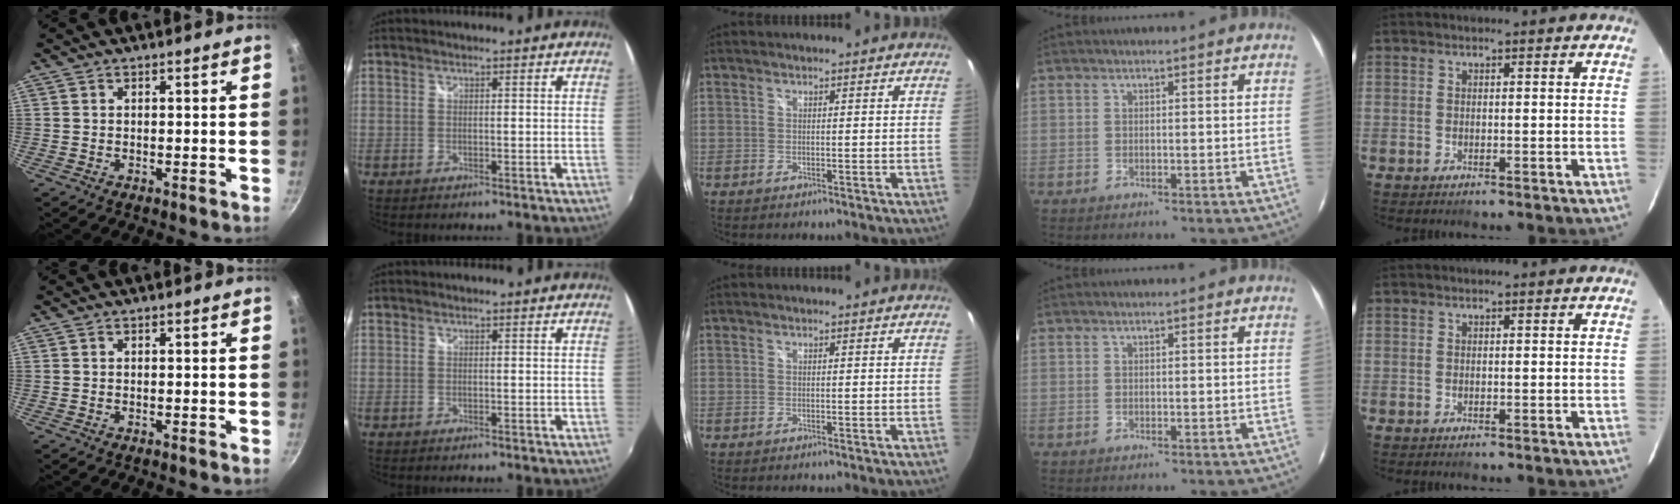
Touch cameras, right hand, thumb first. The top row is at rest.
{}